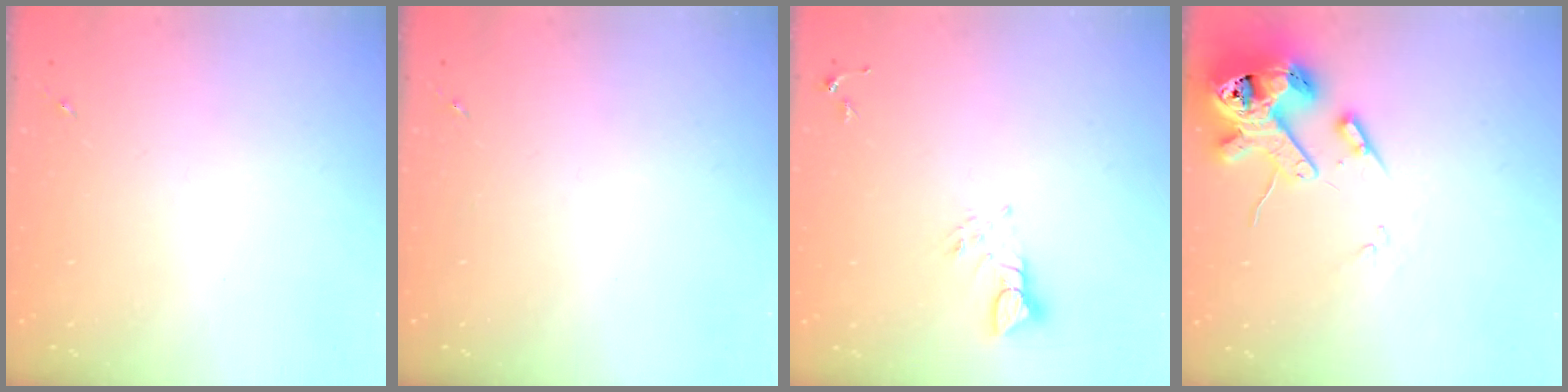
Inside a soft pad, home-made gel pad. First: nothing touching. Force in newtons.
{"total": 0.0}
{"total": 3.9, "press": 3.9, "slide": 0.5}
{"total": 14.8, "press": 14.7, "slide": 2.3}